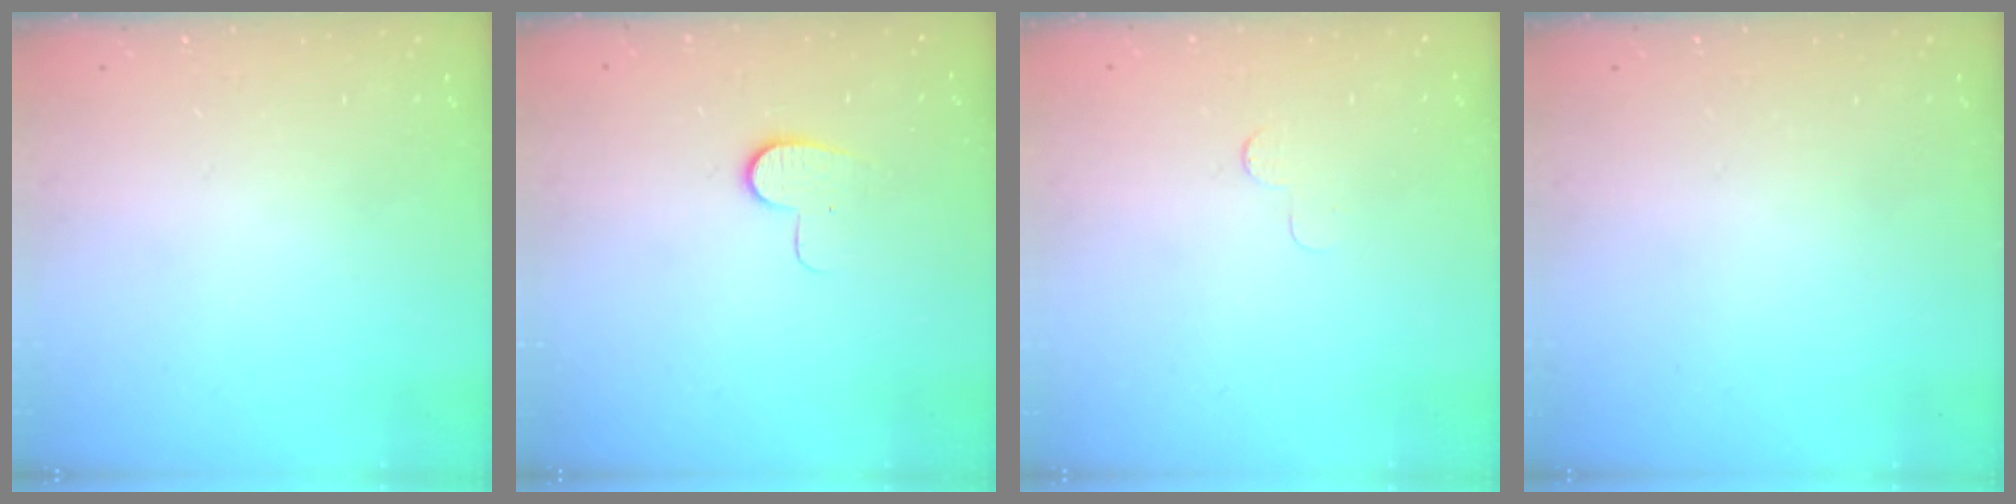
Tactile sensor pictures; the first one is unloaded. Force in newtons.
{"total": 7.0, "press": 7.0, "slide": 0.6}
{"total": 2.5, "press": 2.5, "slide": 0.2}
{"total": 0.0}